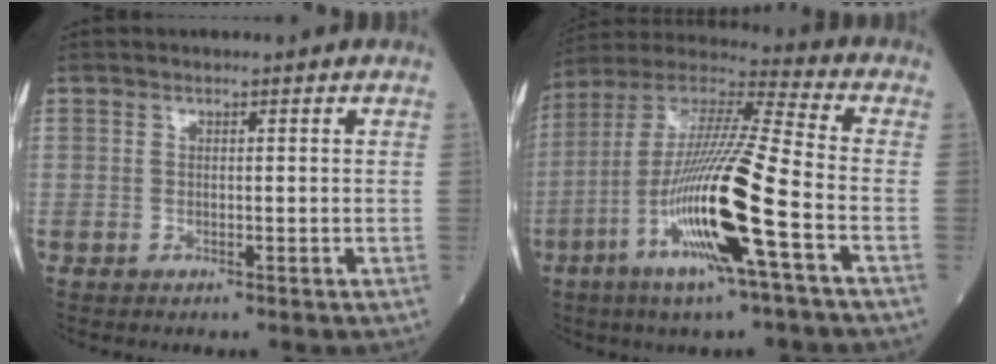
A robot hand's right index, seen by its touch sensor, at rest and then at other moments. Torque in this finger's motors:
{"motor_torque": [2.14, 0.00, 1.05, 0.21]}